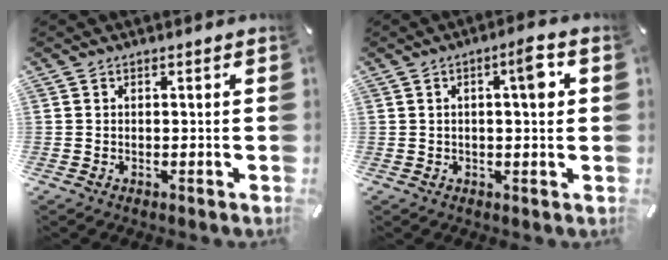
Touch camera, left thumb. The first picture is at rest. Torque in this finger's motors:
{"motor_torque": [-0.06, 0.02, 0.41, 0.23, 0.08]}